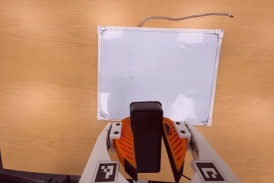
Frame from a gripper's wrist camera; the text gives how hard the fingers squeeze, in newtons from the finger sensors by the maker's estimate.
{"total": 11.2, "left": 10.4, "right": 12.0}